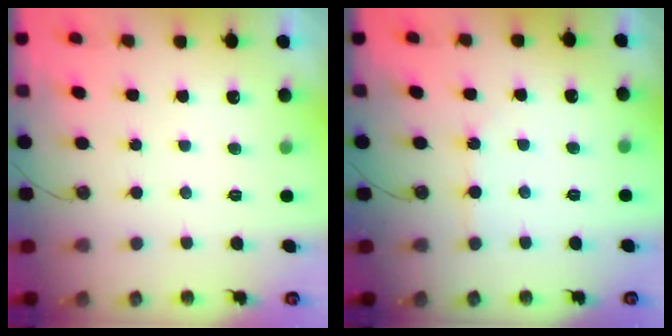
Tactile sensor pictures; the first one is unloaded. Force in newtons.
{"total": 2.9, "press": 2.9, "slide": 0.5}